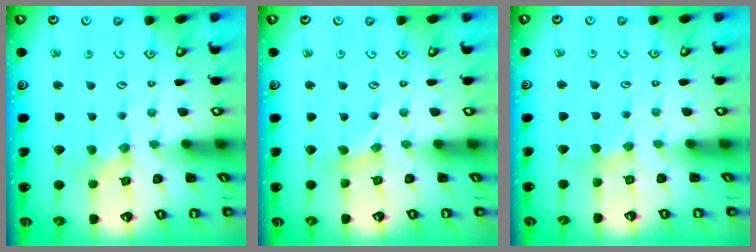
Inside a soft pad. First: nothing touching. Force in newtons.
{"total": 1.6, "press": 1.6, "slide": 0.4}
{"total": 2.4, "press": 2.4, "slide": 0.3}